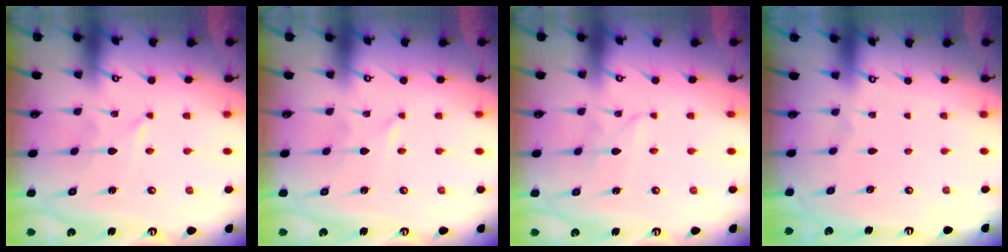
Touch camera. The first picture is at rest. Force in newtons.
{"total": 0.0}
{"total": 2.1, "press": 2.1, "slide": 0.2}
{"total": 0.0}